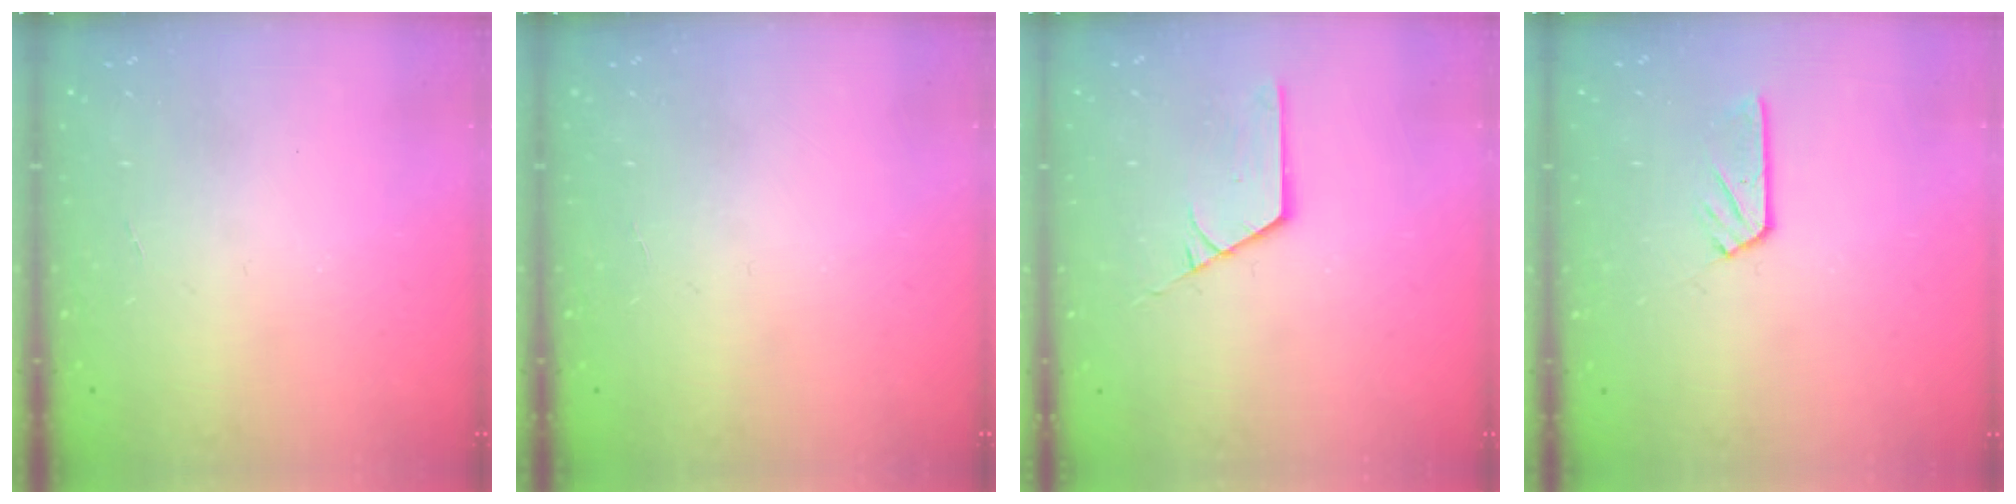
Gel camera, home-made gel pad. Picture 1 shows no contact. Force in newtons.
{"total": 0.0}
{"total": 2.4, "press": 2.3, "slide": 0.3}
{"total": 4.8, "press": 4.8, "slide": 0.4}